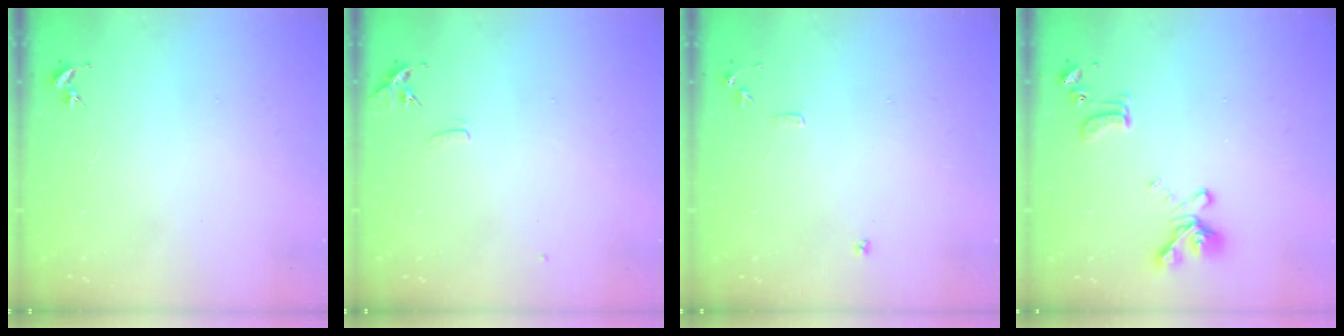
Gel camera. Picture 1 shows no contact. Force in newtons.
{"total": 7.1, "press": 7.0, "slide": 0.6}
{"total": 7.3, "press": 7.3, "slide": 0.8}
{"total": 13.5, "press": 13.4, "slide": 1.4}